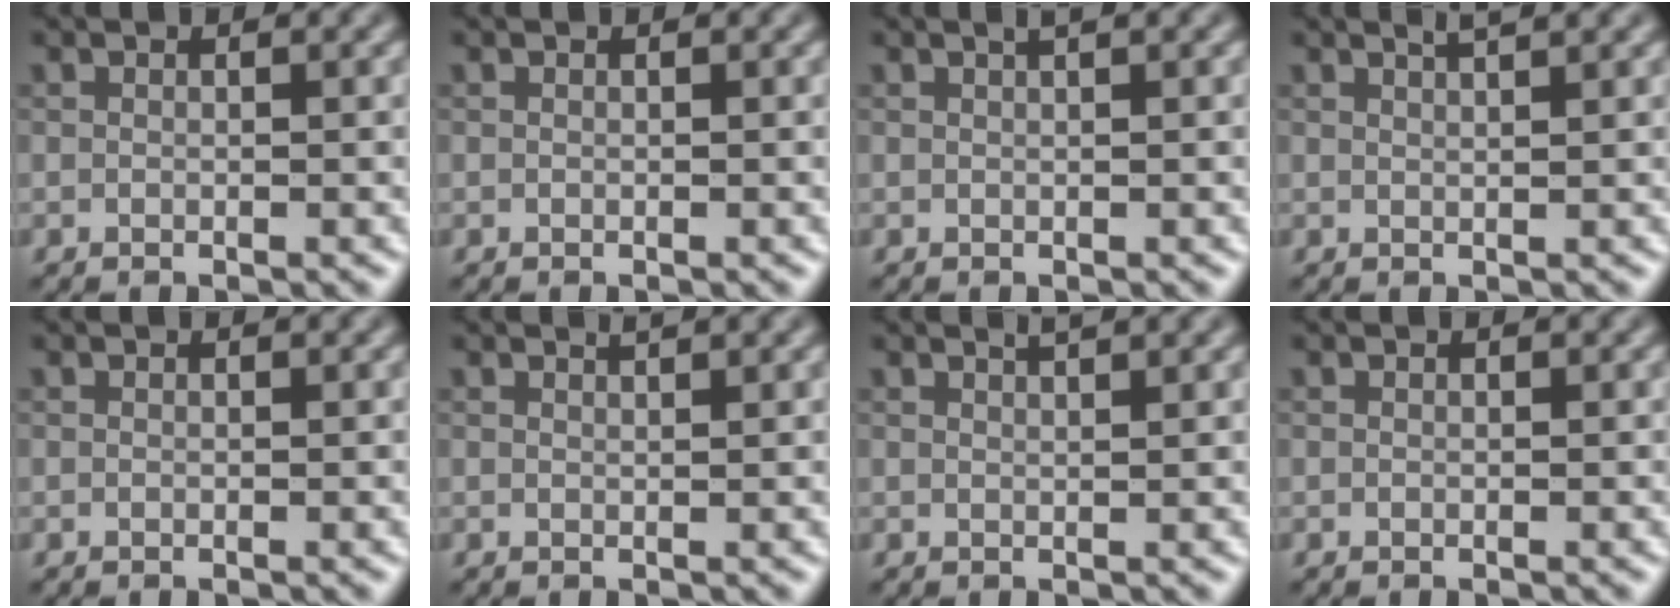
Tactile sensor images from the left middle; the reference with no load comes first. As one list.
[{"total": 0.0}, {"total": 0.8, "force": [0.5, -0.1, 0.6], "torque": [-0.010, 0.002, 0.010]}, {"total": 1.7, "force": [1.4, 0.1, 0.9], "torque": [-0.011, 0.003, 0.016]}, {"total": 0.0}, {"total": 0.7, "force": [0.7, -0.2, 0.1], "torque": [-0.004, 0.001, 0.012]}, {"total": 1.1, "force": [1.0, -0.1, 0.4], "torque": [-0.009, 0.001, 0.015]}, {"total": 0.0}]